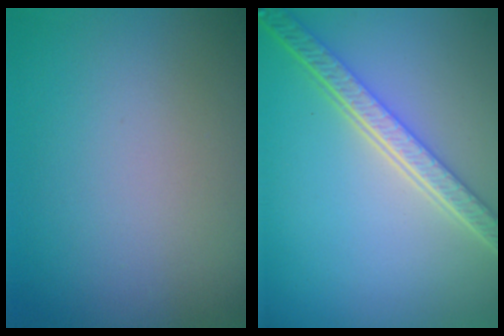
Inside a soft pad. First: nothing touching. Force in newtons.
{"total": 5.5, "press": 4.1, "slide": 3.6}